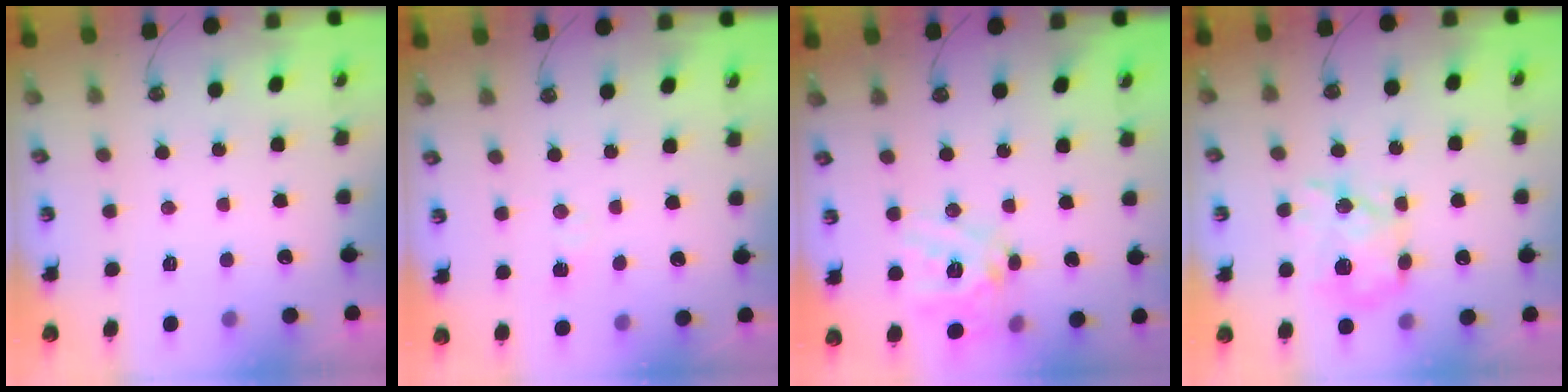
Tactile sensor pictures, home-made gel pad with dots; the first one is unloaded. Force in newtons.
{"total": 4.0, "press": 3.9, "slide": 0.5}
{"total": 15.5, "press": 15.3, "slide": 2.3}
{"total": 12.2, "press": 12.1, "slide": 1.0}